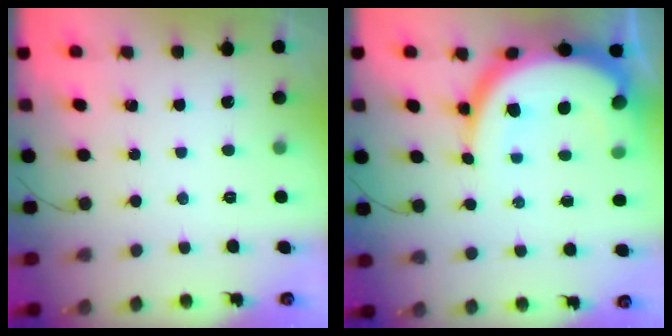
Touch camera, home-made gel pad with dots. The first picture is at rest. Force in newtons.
{"total": 15.7, "press": 15.6, "slide": 1.3}